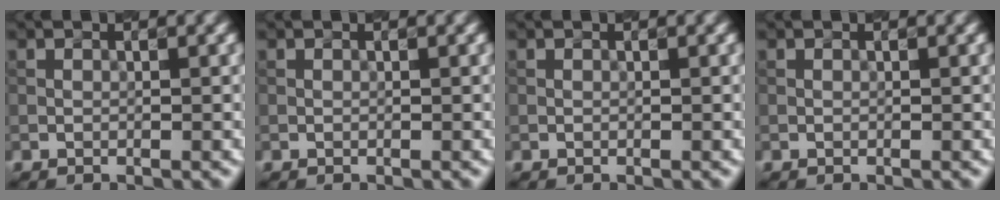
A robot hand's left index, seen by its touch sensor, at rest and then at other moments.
{"total": 0.0}
{"total": 0.0}
{"total": 0.0}